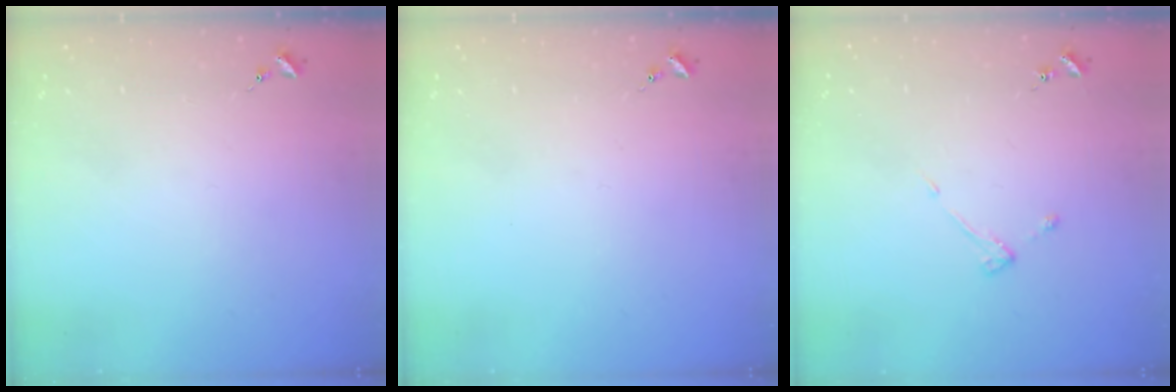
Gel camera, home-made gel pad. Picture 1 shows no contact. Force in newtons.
{"total": 0.0}
{"total": 2.9, "press": 2.9, "slide": 0.5}